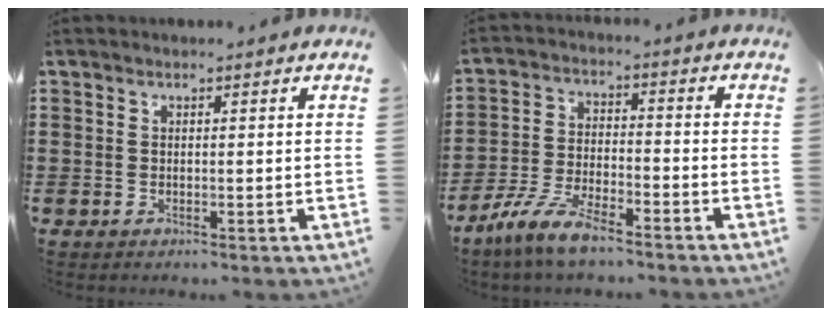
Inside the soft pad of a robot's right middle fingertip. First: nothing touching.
{"total": 7.6, "force": [-6.3, 1.4, 4.0], "torque": [-0.100, -0.002, -0.128]}